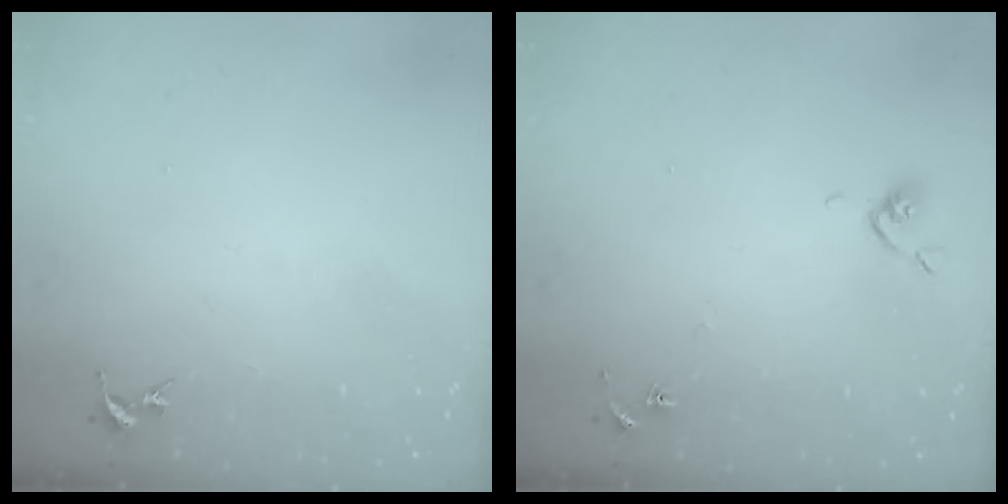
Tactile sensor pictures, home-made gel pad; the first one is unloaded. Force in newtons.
{"total": 5.9, "press": 5.8, "slide": 0.8}